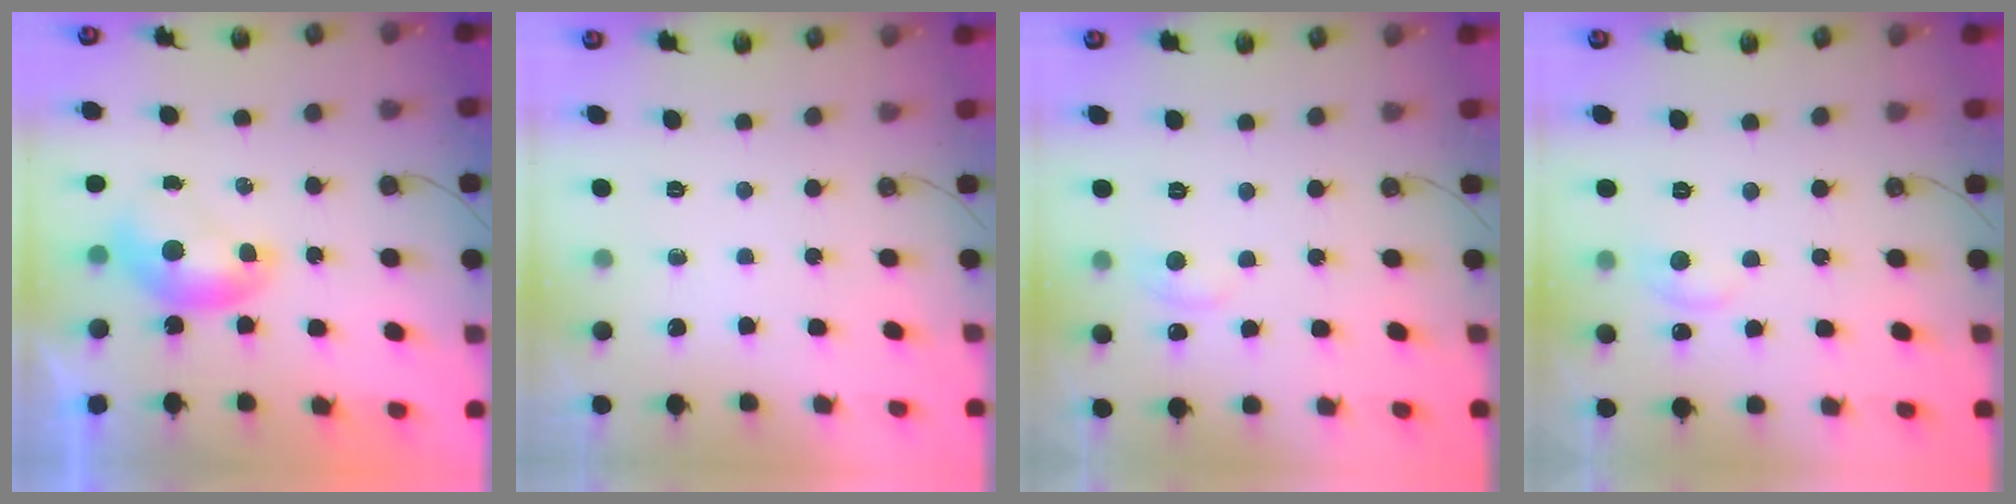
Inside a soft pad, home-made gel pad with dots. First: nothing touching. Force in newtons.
{"total": 0.0}
{"total": 0.9, "press": 0.1, "slide": 0.9}
{"total": 1.2, "press": 0.5, "slide": 1.1}